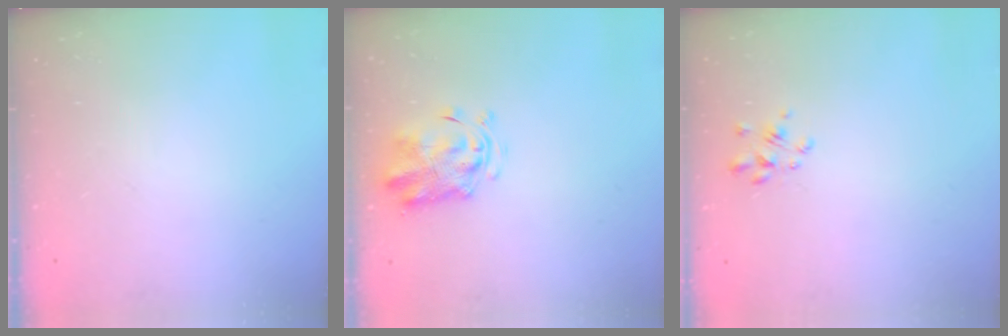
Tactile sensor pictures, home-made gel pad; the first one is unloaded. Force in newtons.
{"total": 2.9, "press": 2.9, "slide": 0.7}
{"total": 2.7, "press": 2.4, "slide": 1.1}